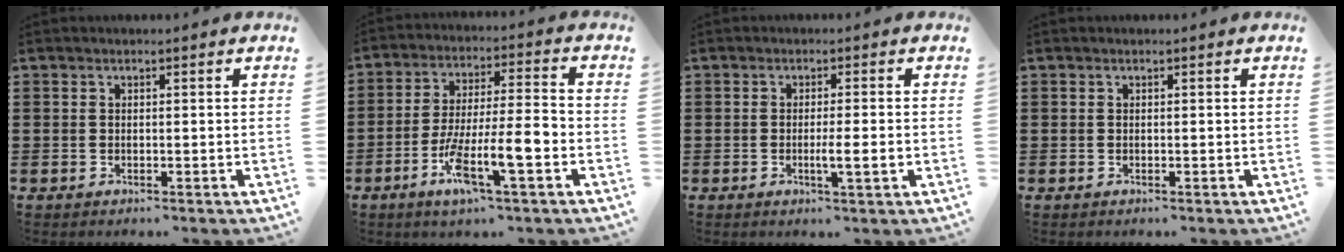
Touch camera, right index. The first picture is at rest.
{"total": 10.6, "force": [-4.4, 1.9, 9.5], "torque": [-0.174, -0.001, -0.080]}
{"total": 3.1, "force": [-0.9, -0.1, 3.0], "torque": [-0.050, -0.008, -0.018]}
{"total": 0.0}